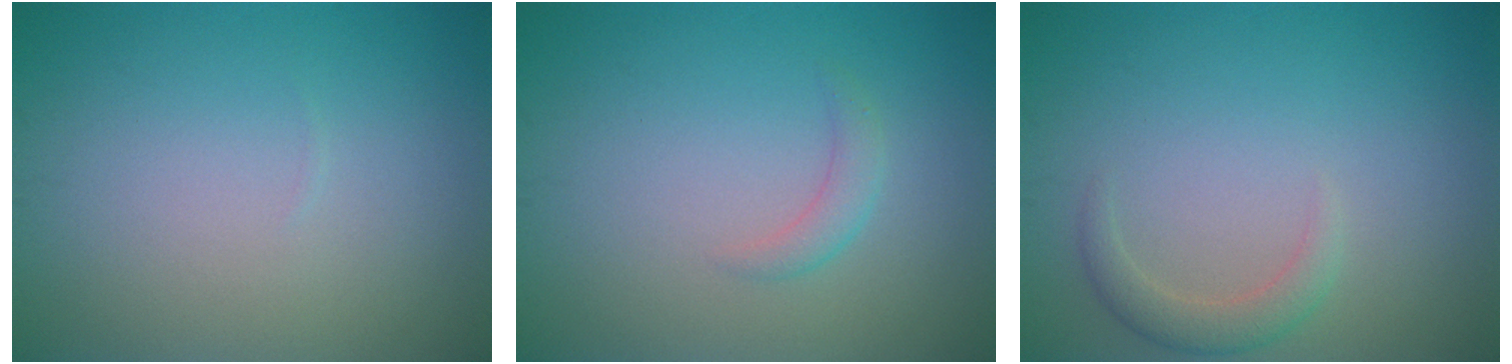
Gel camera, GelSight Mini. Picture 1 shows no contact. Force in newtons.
{"total": 1.4, "press": 1.4, "slide": 0.0}
{"total": 2.0, "press": 2.0, "slide": 0.2}